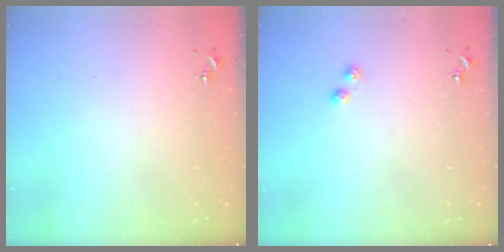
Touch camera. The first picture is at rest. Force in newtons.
{"total": 3.7, "press": 3.6, "slide": 0.4}